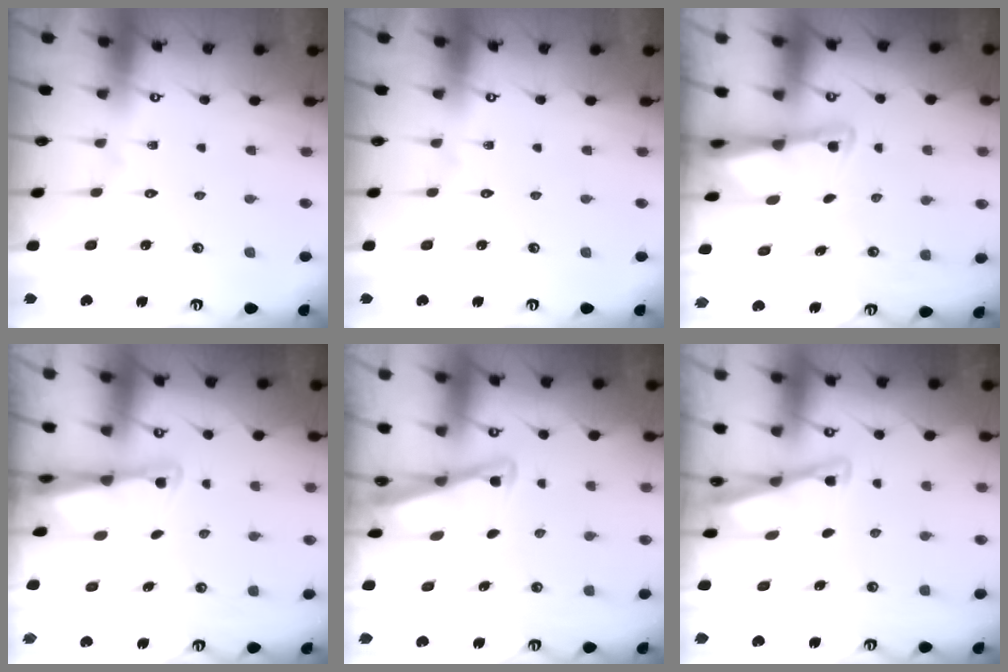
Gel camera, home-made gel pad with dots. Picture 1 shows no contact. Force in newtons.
{"total": 0.0}
{"total": 2.4, "press": 2.4, "slide": 0.5}
{"total": 2.6, "press": 2.6, "slide": 0.5}
{"total": 2.8, "press": 2.8, "slide": 0.3}
{"total": 2.9, "press": 2.9, "slide": 0.3}